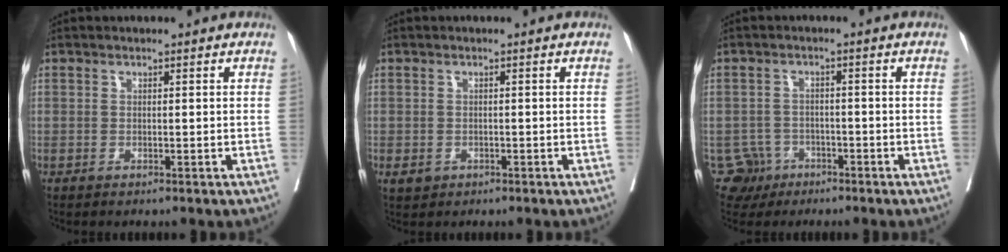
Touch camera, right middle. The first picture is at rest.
{"total": 2.1, "force": [-0.9, 1.7, 0.7], "torque": [-0.010, 0.002, -0.006]}
{"total": 3.9, "force": [-2.3, 3.1, -0.4], "torque": [0.010, 0.009, -0.038]}